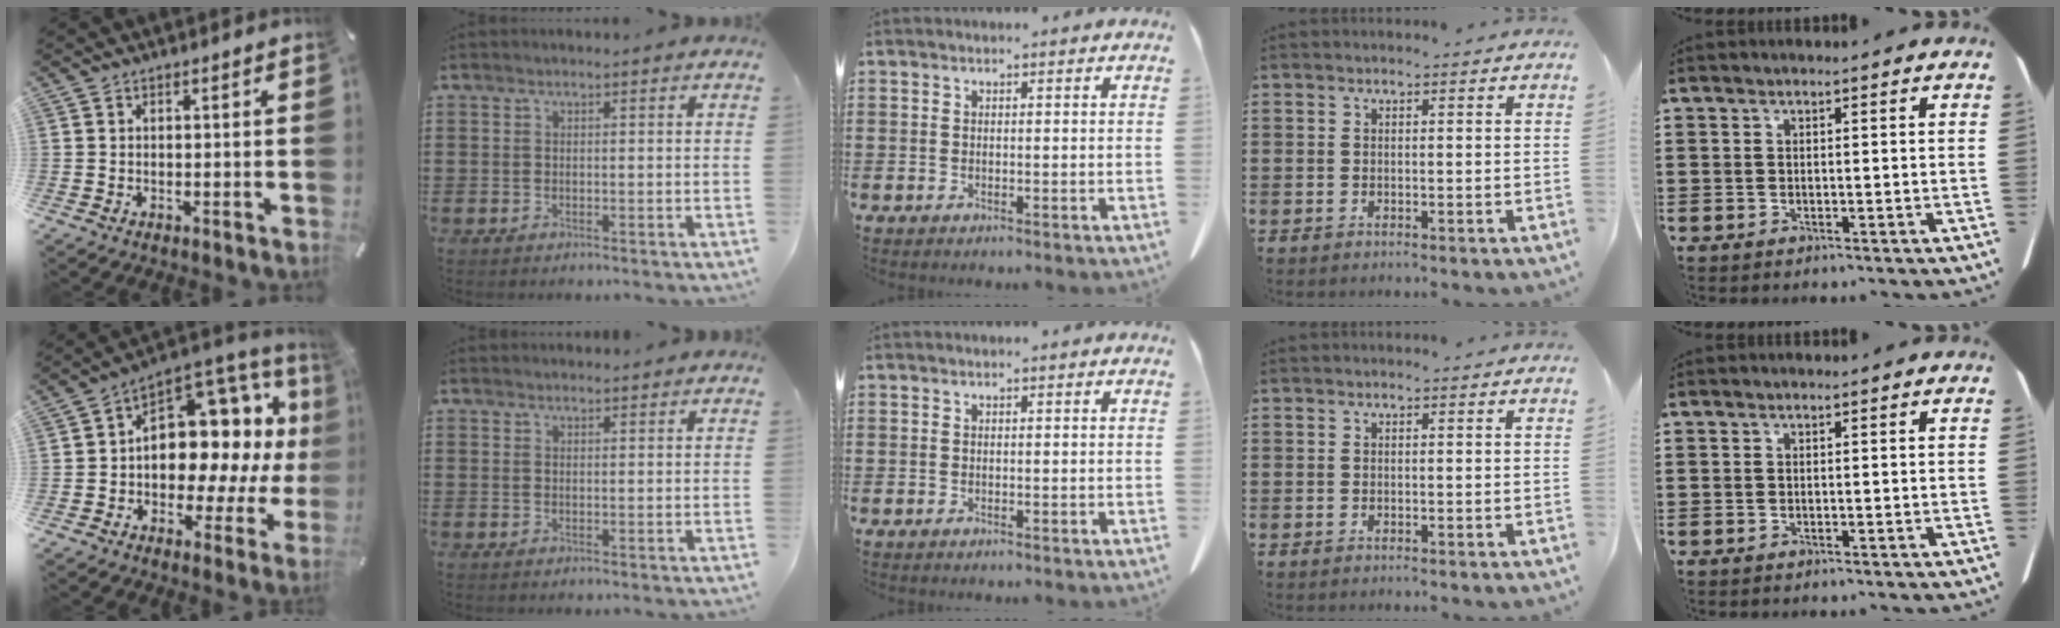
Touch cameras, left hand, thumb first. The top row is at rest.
{"thumb": {"total": 12.8, "force": [3.1, 9.6, 8.0], "torque": [-0.090, -0.058, 0.053]}, "index": {"total": 1.2, "force": [1.2, 0.1, 0.1], "torque": [-0.004, 0.000, 0.024]}}